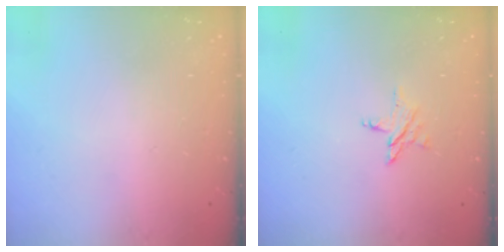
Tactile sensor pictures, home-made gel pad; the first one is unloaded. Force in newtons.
{"total": 5.1, "press": 5.1, "slide": 0.5}